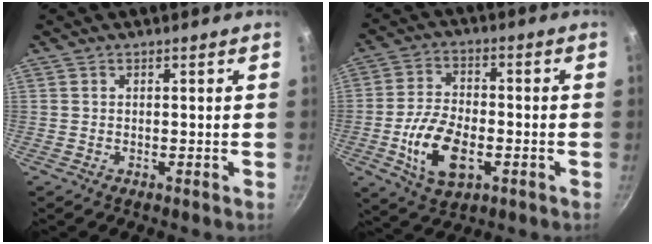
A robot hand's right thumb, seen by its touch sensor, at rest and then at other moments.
{"total": 12.5, "force": [-3.5, 6.9, 9.7], "torque": [-0.179, 0.014, -0.063]}